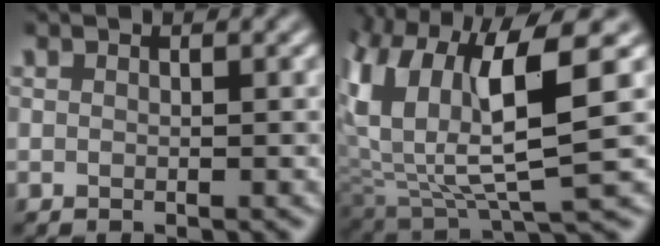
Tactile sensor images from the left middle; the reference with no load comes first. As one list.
[{"total": 10.3, "force": [3.0, 4.0, 9.0], "torque": [-0.192, -0.013, 0.058]}]